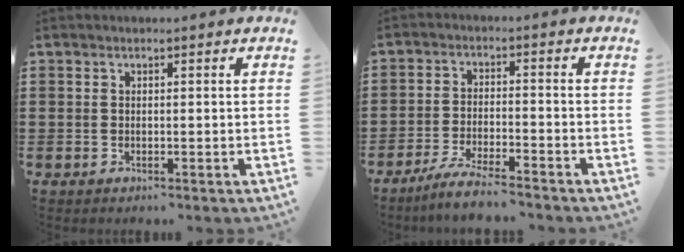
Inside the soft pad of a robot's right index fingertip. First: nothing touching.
{"total": 4.8, "force": [-4.4, -0.1, 1.7], "torque": [-0.043, -0.007, -0.088]}